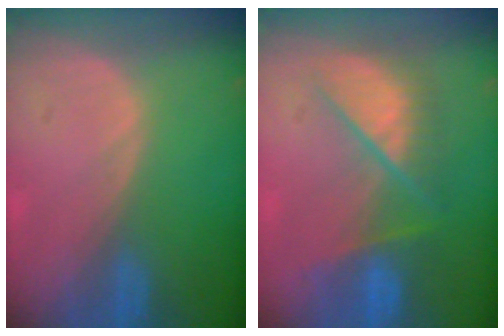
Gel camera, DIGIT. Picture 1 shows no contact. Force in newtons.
{"total": 7.9, "press": 7.9, "slide": 0.5}